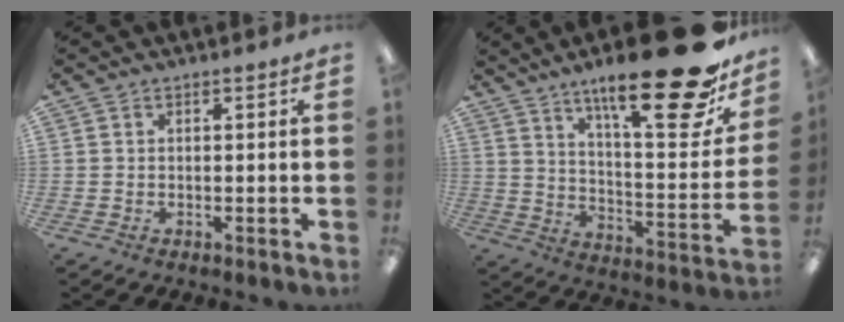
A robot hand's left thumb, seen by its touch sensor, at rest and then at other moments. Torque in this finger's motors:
{"motor_torque": [0.60, 0.43, 1.84, -0.93, 0.10]}